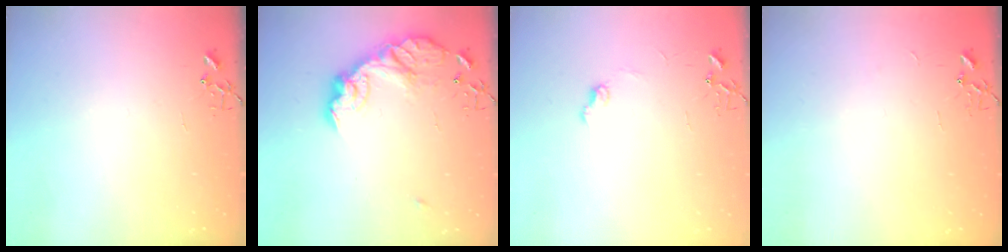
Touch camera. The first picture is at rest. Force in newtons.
{"total": 15.7, "press": 15.7, "slide": 1.0}
{"total": 5.8, "press": 5.7, "slide": 0.6}
{"total": 2.4, "press": 2.4, "slide": 0.3}